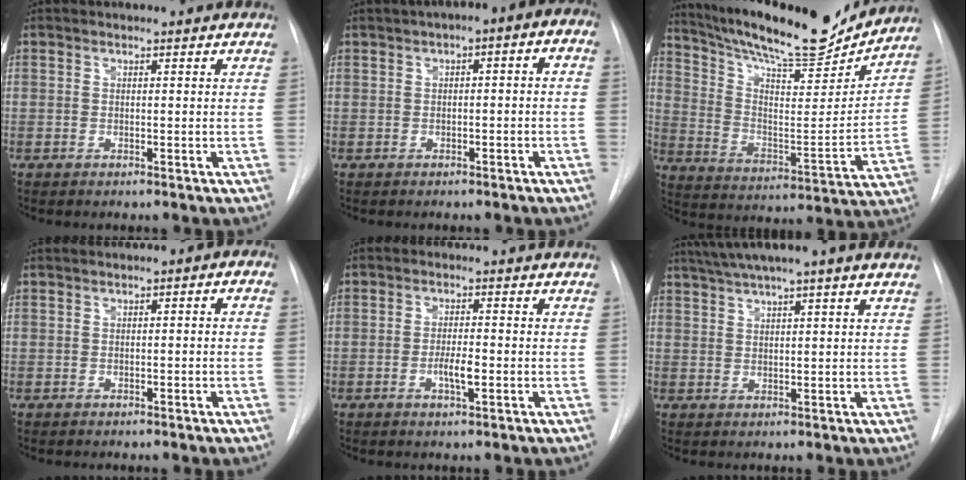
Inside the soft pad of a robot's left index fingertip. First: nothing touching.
{"total": 6.6, "force": [1.3, 2.5, 6.0], "torque": [-0.083, 0.039, 0.011]}
{"total": 22.3, "force": [20.1, 3.2, 9.0], "torque": [-0.160, -0.027, 0.305]}
{"total": 2.8, "force": [-0.2, 1.4, 2.4], "torque": [-0.032, 0.022, -0.006]}
{"total": 3.5, "force": [-1.1, 0.7, 3.2], "torque": [-0.058, 0.001, -0.018]}
{"total": 9.5, "force": [7.1, -0.3, 6.3], "torque": [-0.108, 0.042, 0.099]}